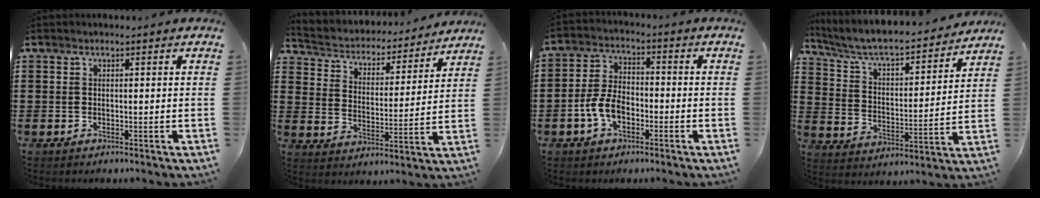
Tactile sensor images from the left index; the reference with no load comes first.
{"total": 3.2, "force": [3.2, 0.7, 0.2], "torque": [-0.027, -0.031, 0.044]}
{"total": 6.0, "force": [-2.4, 3.5, 4.4], "torque": [-0.109, 0.001, -0.052]}
{"total": 6.1, "force": [5.5, 0.7, 2.6], "torque": [-0.076, -0.040, 0.087]}